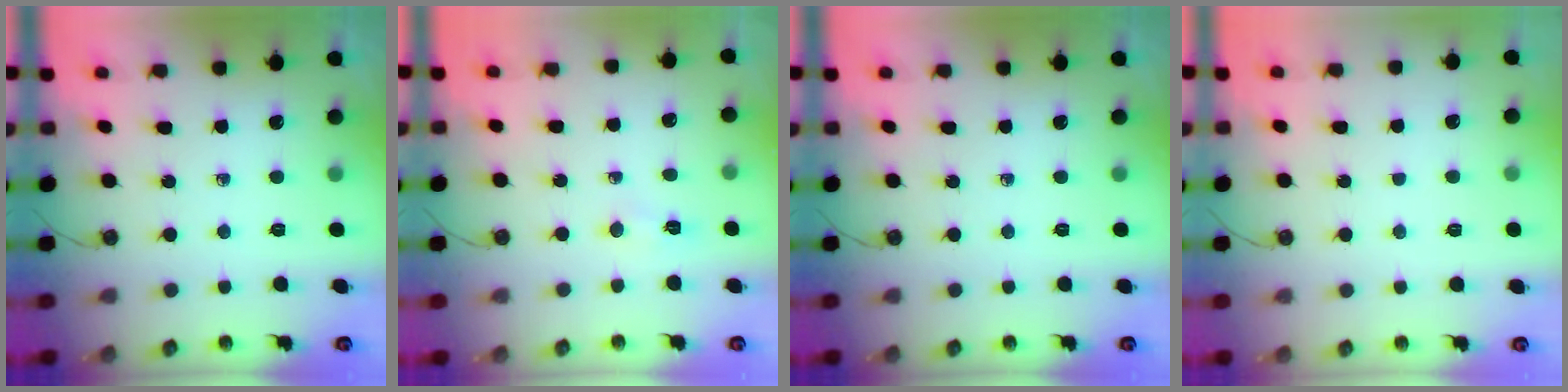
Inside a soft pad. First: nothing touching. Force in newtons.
{"total": 3.3, "press": 3.1, "slide": 1.1}
{"total": 0.0}
{"total": 1.1, "press": 1.1, "slide": 0.1}